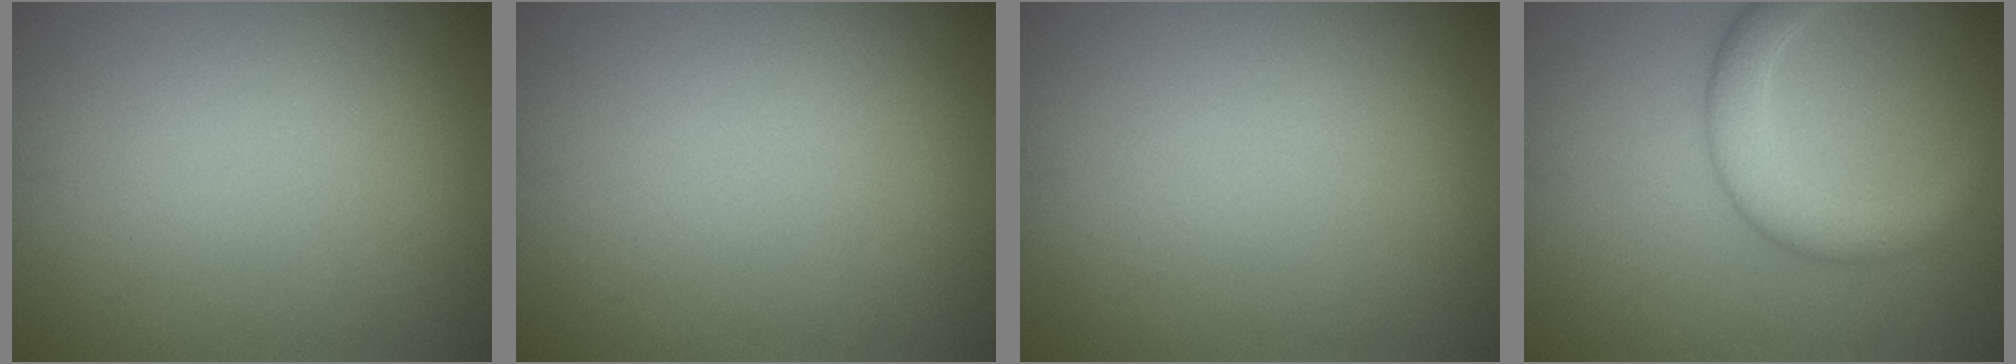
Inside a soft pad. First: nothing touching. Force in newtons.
{"total": 0.0}
{"total": 0.0}
{"total": 4.6, "press": 4.6, "slide": 0.2}